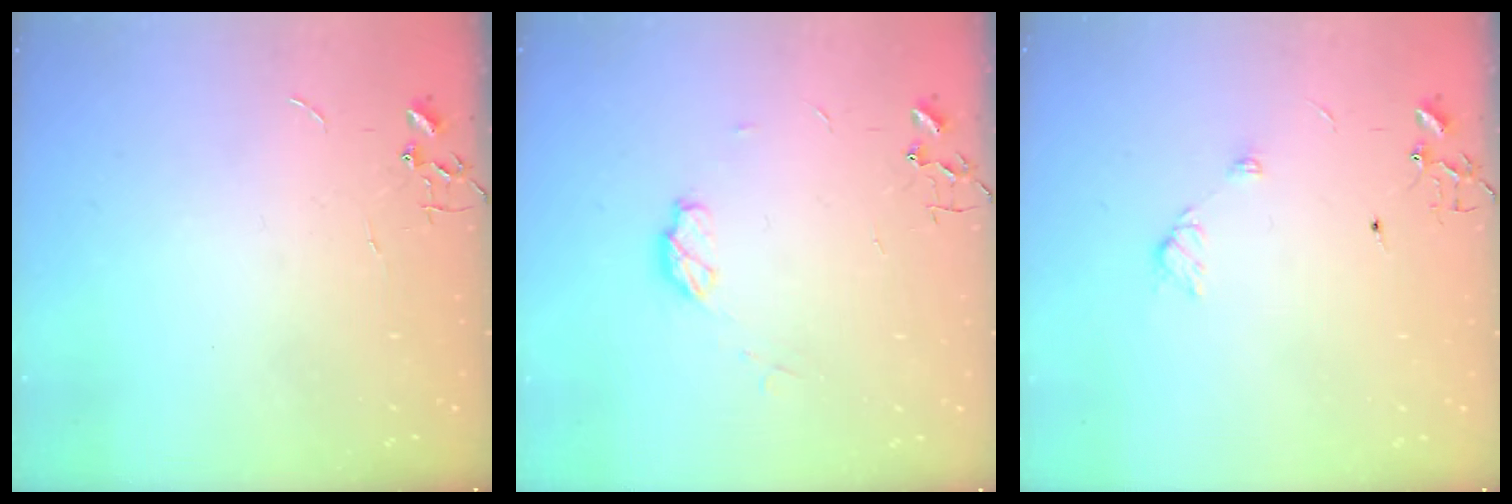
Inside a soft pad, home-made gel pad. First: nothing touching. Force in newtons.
{"total": 6.3, "press": 6.2, "slide": 0.5}
{"total": 6.2, "press": 6.1, "slide": 0.8}